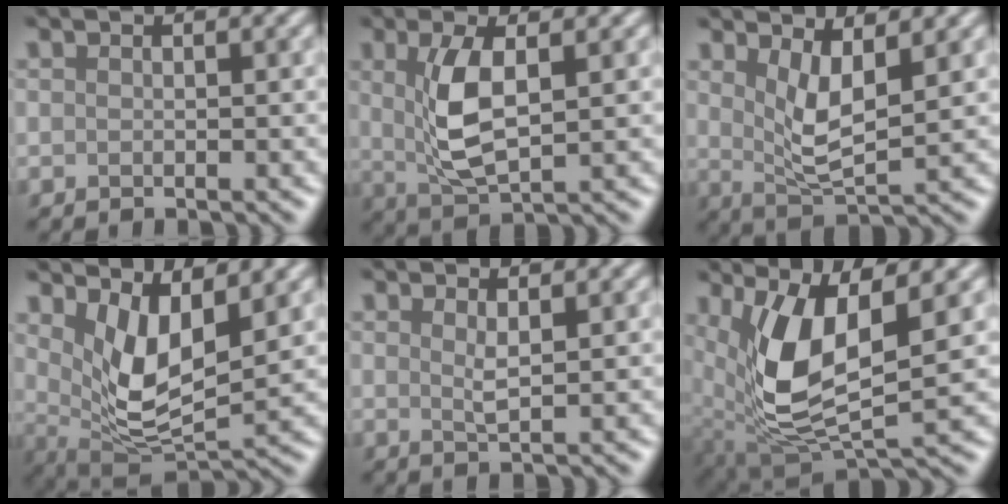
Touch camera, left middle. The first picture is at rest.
{"total": 4.4, "force": [0.5, 1.5, 4.1], "torque": [-0.092, -0.005, 0.023]}
{"total": 3.7, "force": [1.1, 1.0, 3.3], "torque": [-0.069, -0.013, 0.032]}
{"total": 6.0, "force": [1.9, 2.3, 5.2], "torque": [-0.109, -0.017, 0.045]}
{"total": 1.1, "force": [0.4, 0.1, 1.1], "torque": [-0.020, -0.004, 0.013]}
{"total": 8.5, "force": [1.6, 3.6, 7.5], "torque": [-0.173, -0.014, 0.039]}